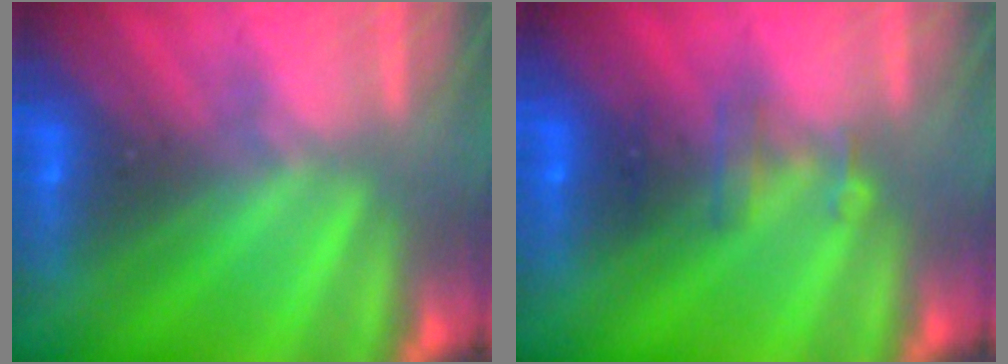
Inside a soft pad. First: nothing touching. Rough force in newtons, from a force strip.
{"total": 2.8}